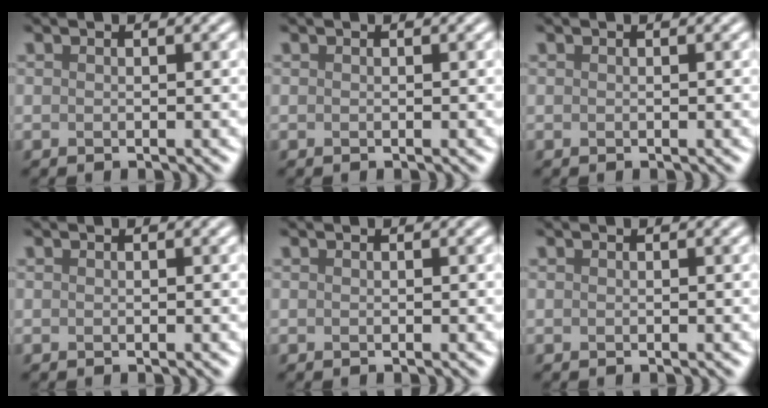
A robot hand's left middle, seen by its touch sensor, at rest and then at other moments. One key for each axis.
{"total": 0.0}
{"total": 0.0}
{"total": 0.0}
{"total": 0.0}
{"total": 0.0}